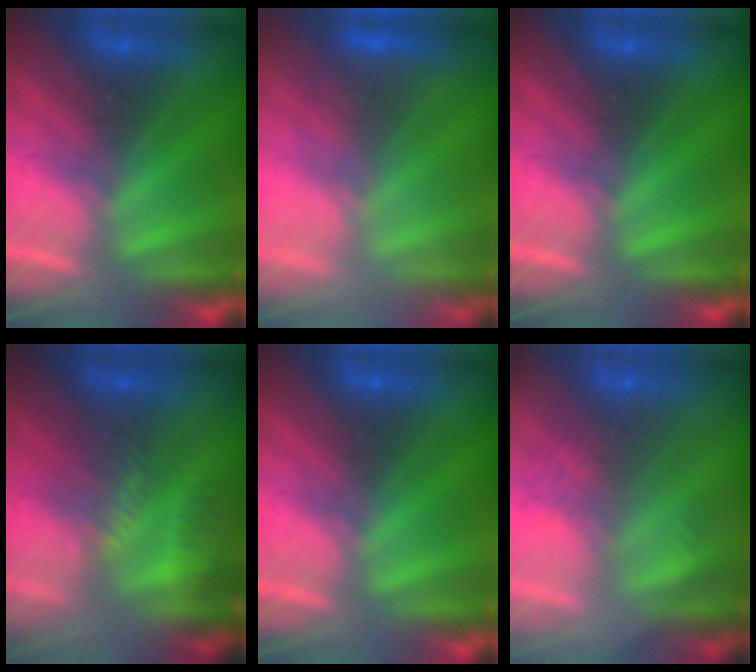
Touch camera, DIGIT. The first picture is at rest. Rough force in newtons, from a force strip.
{"total": 2.4}
{"total": 0.0}
{"total": 8.3}
{"total": 0.0}
{"total": 3.2}